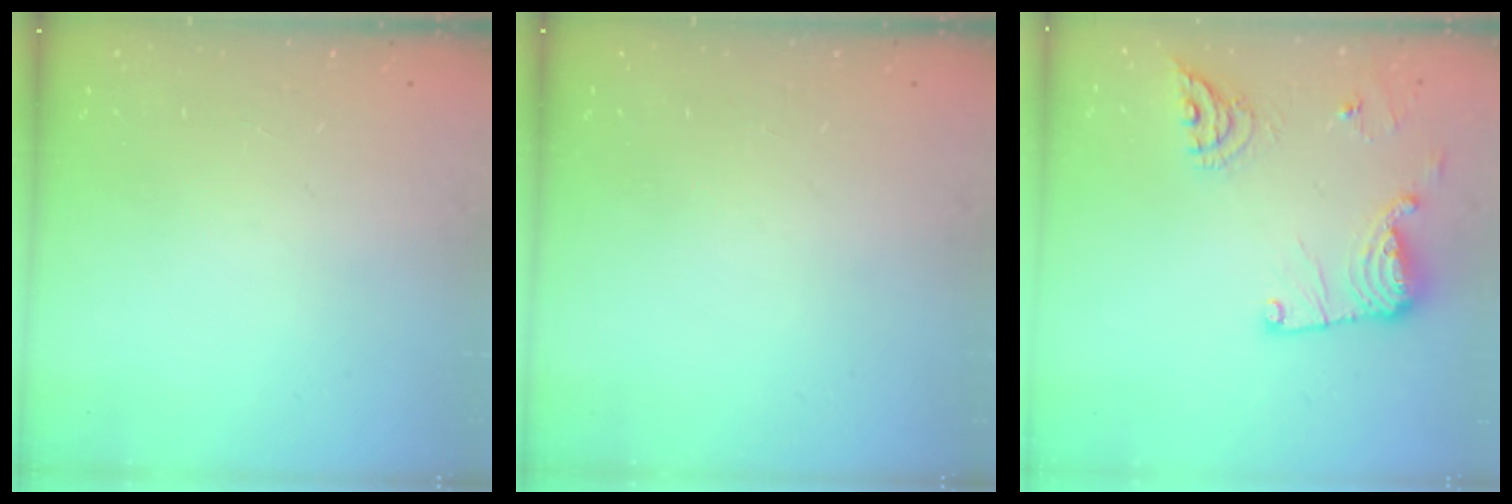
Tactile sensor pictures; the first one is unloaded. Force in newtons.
{"total": 0.0}
{"total": 14.5, "press": 14.5, "slide": 0.4}